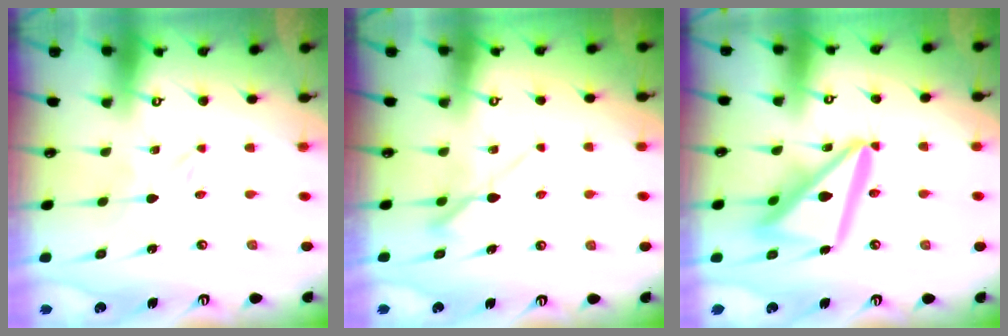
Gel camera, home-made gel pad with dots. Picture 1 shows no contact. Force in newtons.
{"total": 6.2, "press": 6.2, "slide": 0.8}
{"total": 18.0, "press": 17.9, "slide": 2.0}